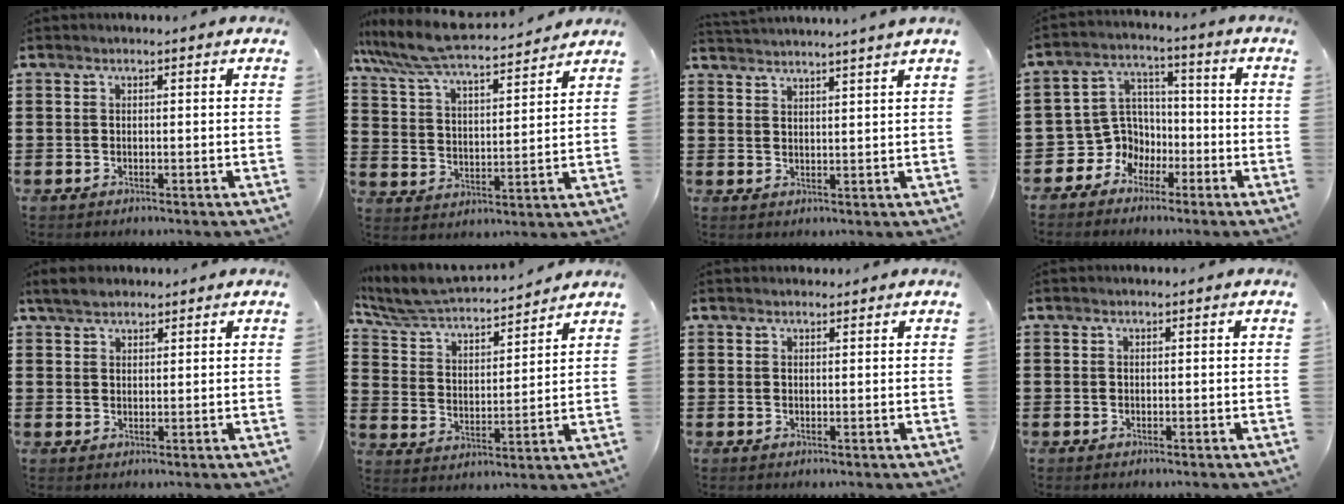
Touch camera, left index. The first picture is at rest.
{"total": 7.2, "force": [6.7, 0.1, 2.7], "torque": [-0.080, -0.043, 0.112]}
{"total": 2.7, "force": [2.5, -0.9, 0.1], "torque": [-0.010, -0.011, 0.046]}
{"total": 6.3, "force": [-2.2, 5.8, 1.3], "torque": [-0.066, -0.001, -0.048]}
{"total": 2.8, "force": [2.3, 1.3, 1.0], "torque": [-0.026, 0.005, 0.044]}
{"total": 5.5, "force": [5.2, 0.4, 1.6], "torque": [-0.056, -0.037, 0.082]}
{"total": 0.8, "force": [0.7, 0.2, 0.1], "torque": [-0.003, 0.001, 0.015]}
{"total": 0.0}